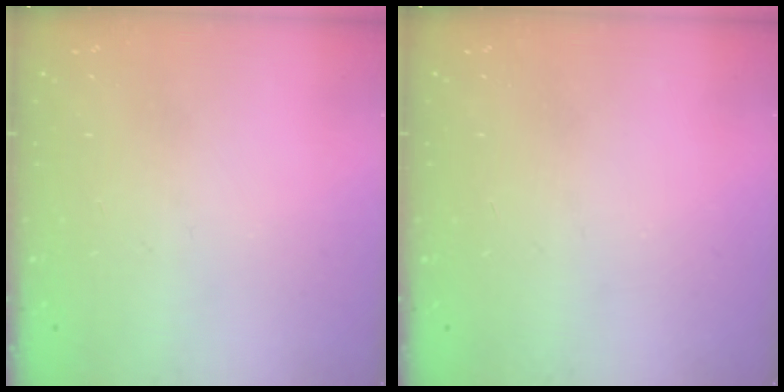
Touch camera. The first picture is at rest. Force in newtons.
{"total": 0.0}